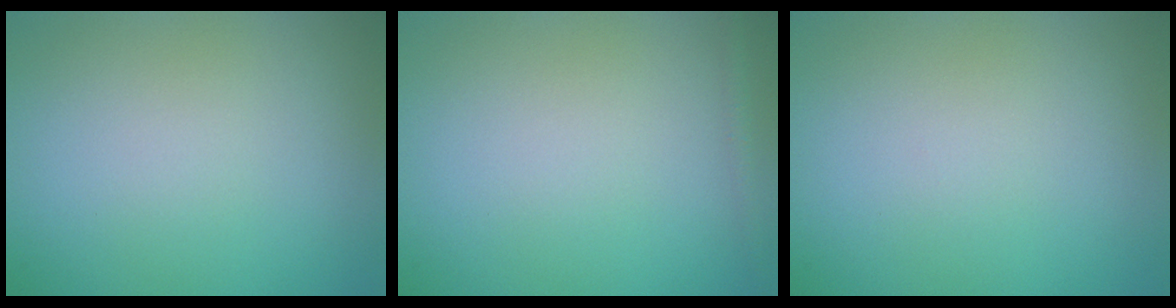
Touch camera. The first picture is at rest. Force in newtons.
{"total": 0.8, "press": 0.8, "slide": 0.0}
{"total": 0.0}